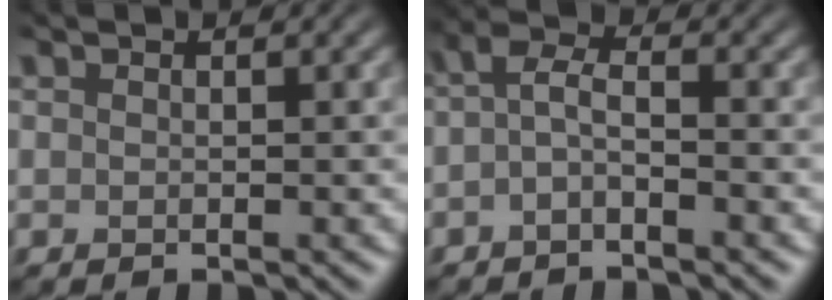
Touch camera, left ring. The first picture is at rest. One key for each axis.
{"total": 2.2, "fx": -0.8, "fy": 0.7, "fz": 1.9, "tx": -0.040, "ty": 0.005, "tz": -0.022}